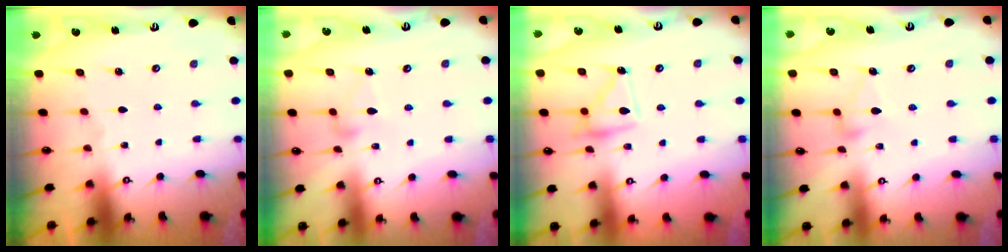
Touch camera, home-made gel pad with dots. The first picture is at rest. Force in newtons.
{"total": 6.7, "press": 6.7, "slide": 0.4}
{"total": 12.7, "press": 12.7, "slide": 1.1}
{"total": 6.4, "press": 6.4, "slide": 0.3}